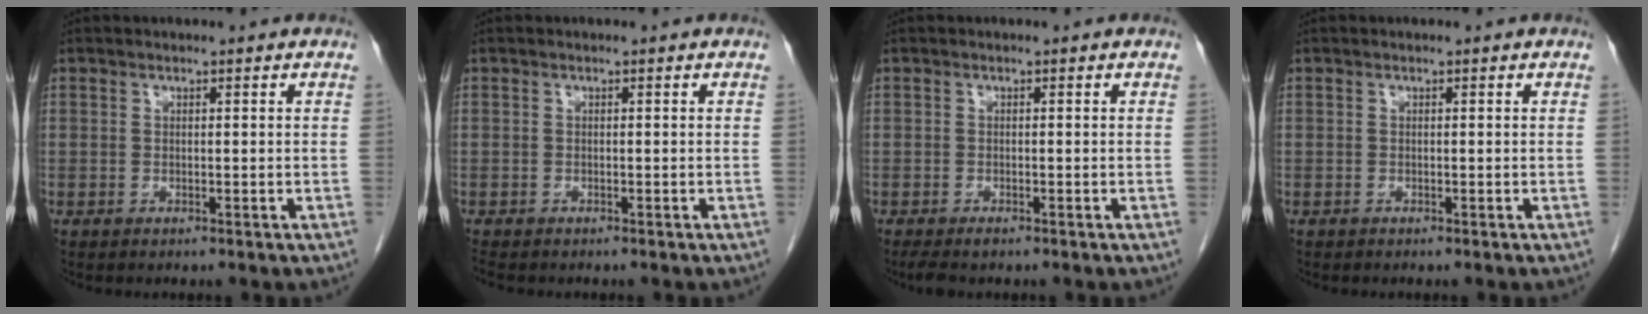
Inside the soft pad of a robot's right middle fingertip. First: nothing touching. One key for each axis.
{"total": 1.7, "fx": -1.5, "fy": 0.4, "fz": 0.7, "tx": -0.021, "ty": -0.009, "tz": -0.021}
{"total": 2.2, "fx": -1.6, "fy": 0.6, "fz": 1.3, "tx": -0.025, "ty": -0.007, "tz": -0.025}
{"total": 0.0}